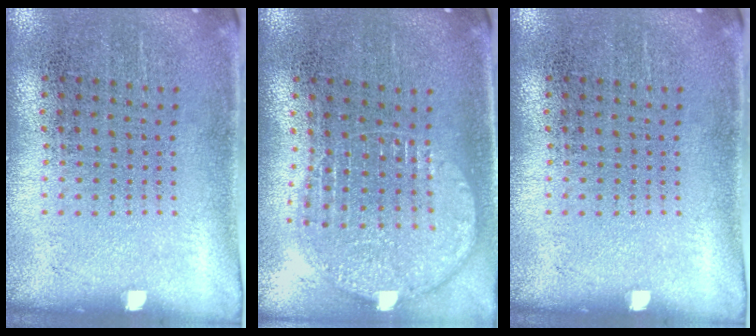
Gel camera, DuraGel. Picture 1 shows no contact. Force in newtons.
{"total": 1.3, "press": 1.2, "slide": 0.5}
{"total": 0.0}